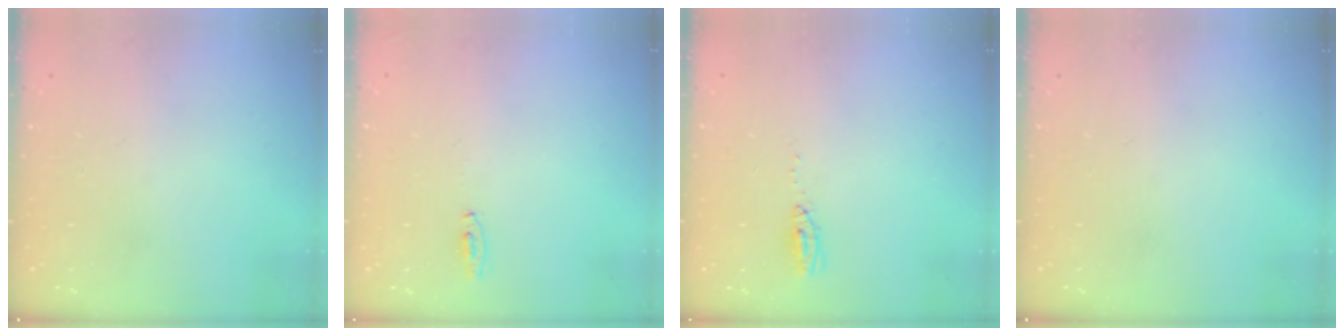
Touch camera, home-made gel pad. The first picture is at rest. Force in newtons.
{"total": 15.9, "press": 4.3, "slide": 15.3}
{"total": 3.7, "press": 3.4, "slide": 1.4}
{"total": 0.0}